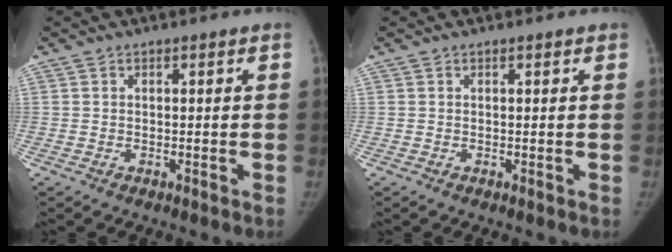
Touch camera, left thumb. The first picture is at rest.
{"total": 0.0}